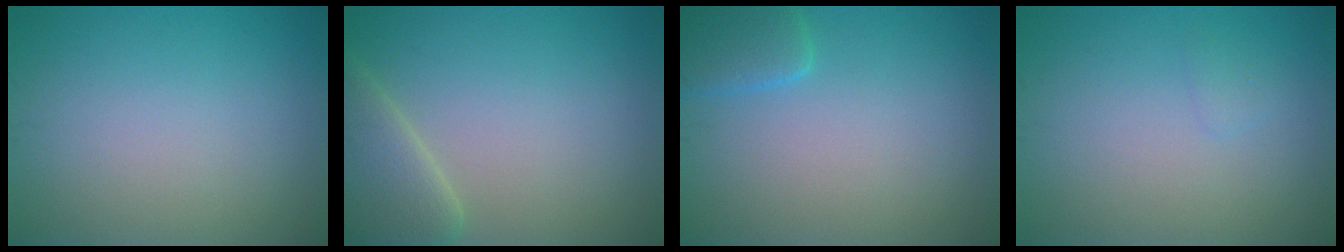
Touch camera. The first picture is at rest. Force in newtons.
{"total": 4.4, "press": 4.4, "slide": 0.6}
{"total": 2.6, "press": 2.6, "slide": 0.3}
{"total": 0.6, "press": 0.6, "slide": 0.0}